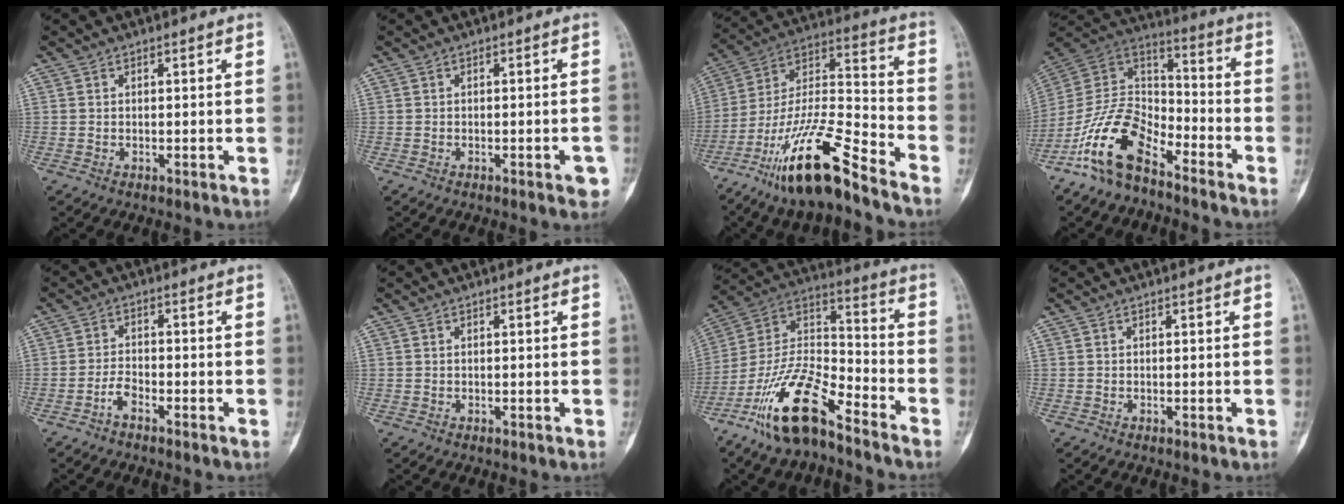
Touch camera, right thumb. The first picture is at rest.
{"total": 2.9, "force": [-1.3, 1.0, 2.4], "torque": [-0.022, 0.008, -0.015]}
{"total": 19.5, "force": [-13.6, 4.0, 13.5], "torque": [-0.264, 0.074, -0.248]}
{"total": 15.4, "force": [-10.0, 7.6, 8.9], "torque": [-0.158, 0.083, -0.199]}
{"total": 2.9, "force": [-2.1, 1.1, 1.7], "torque": [-0.032, 0.017, -0.043]}
{"total": 0.0}
{"total": 17.7, "force": [-11.8, 5.8, 11.8], "torque": [-0.219, 0.078, -0.223]}
{"total": 0.0}